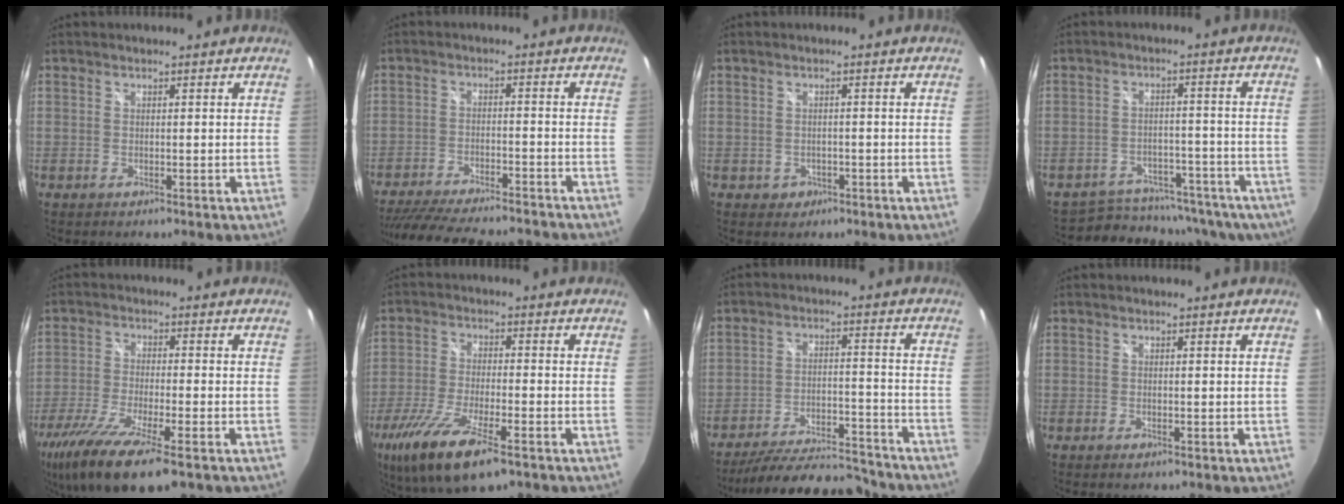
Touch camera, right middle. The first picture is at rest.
{"total": 21.1, "force": [-18.2, 4.8, 9.5], "torque": [-0.189, -0.027, -0.266]}
{"total": 2.3, "force": [-0.9, 2.1, 0.6], "torque": [-0.015, -0.001, -0.008]}
{"total": 16.6, "force": [-14.0, 7.0, 5.6], "torque": [-0.103, 0.006, -0.174]}
{"total": 15.6, "force": [-10.2, 3.2, 11.4], "torque": [-0.236, -0.061, -0.185]}
{"total": 15.1, "force": [-9.0, 4.1, 11.3], "torque": [-0.242, -0.050, -0.170]}
{"total": 19.8, "force": [-17.8, 4.4, 7.7], "torque": [-0.143, -0.008, -0.246]}
{"total": 0.7, "force": [-0.5, 0.2, 0.4], "torque": [-0.005, -0.004, -0.009]}